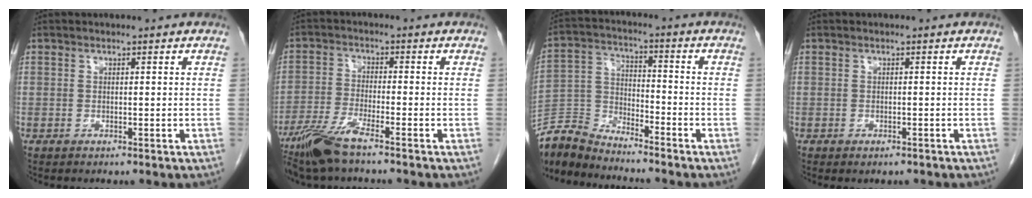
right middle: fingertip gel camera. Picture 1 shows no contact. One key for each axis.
{"total": 6.8, "fx": -5.0, "fy": -0.3, "fz": 4.6, "tx": -0.101, "ty": -0.022, "tz": -0.104}
{"total": 7.9, "fx": -7.8, "fy": 0.8, "fz": 0.6, "tx": -0.021, "ty": 0.005, "tz": -0.159}
{"total": 0.9, "fx": -0.7, "fy": 0.4, "fz": 0.4, "tx": -0.009, "ty": -0.003, "tz": -0.005}